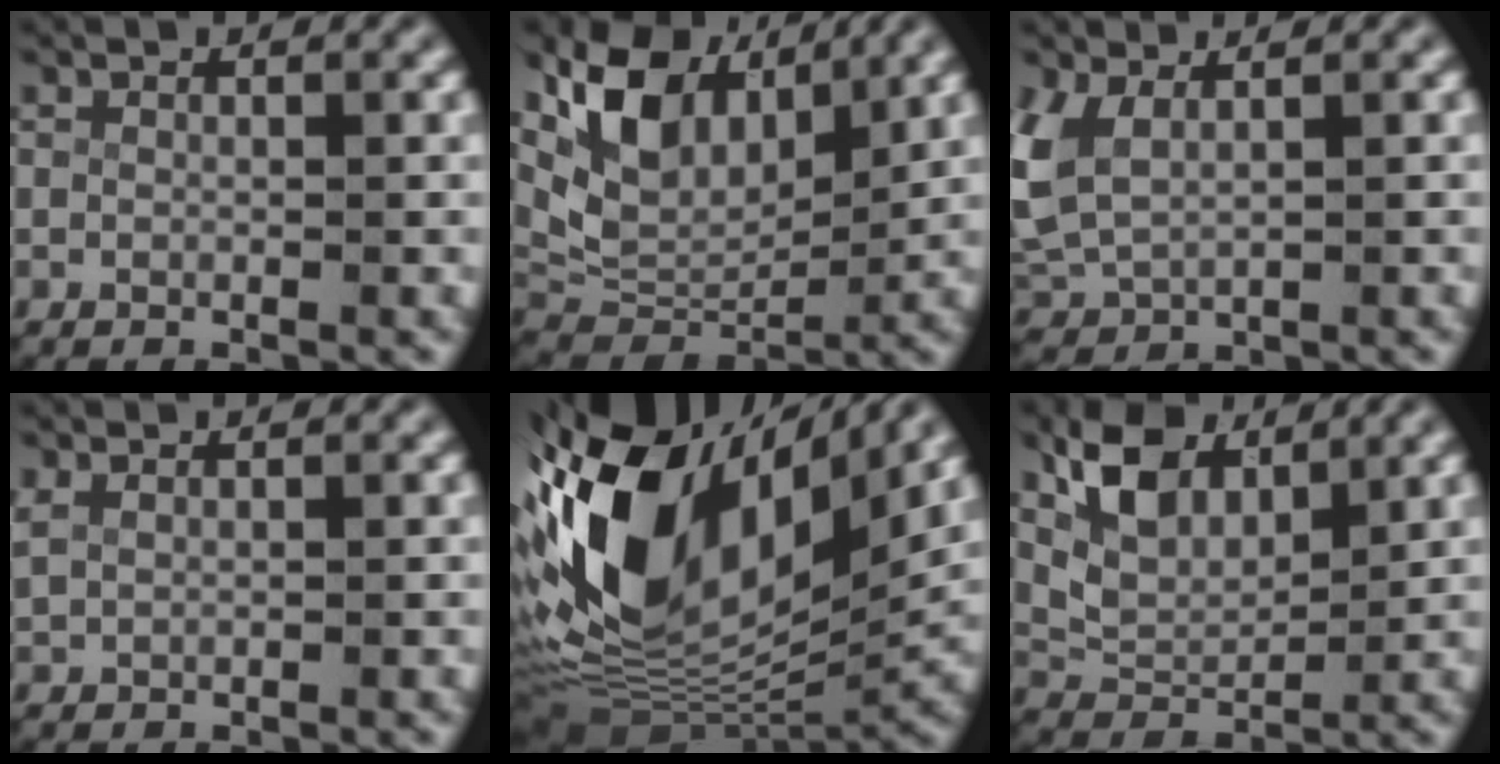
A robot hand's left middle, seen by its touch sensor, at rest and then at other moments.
{"total": 10.4, "force": [3.7, 7.3, 6.4], "torque": [-0.141, -0.012, 0.064]}
{"total": 4.2, "force": [0.9, 3.2, 2.5], "torque": [-0.092, -0.013, 0.032]}
{"total": 0.9, "force": [0.7, 0.5, 0.5], "torque": [-0.019, -0.002, 0.024]}
{"total": 19.3, "force": [3.2, 11.8, 14.9], "torque": [-0.312, -0.033, 0.067]}
{"total": 7.3, "force": [3.3, 5.0, 4.0], "torque": [-0.095, -0.008, 0.056]}